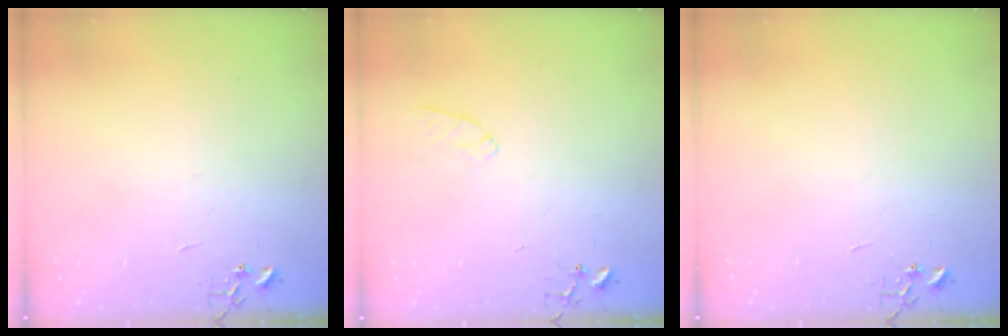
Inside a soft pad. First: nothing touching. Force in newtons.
{"total": 5.7, "press": 5.7, "slide": 0.6}
{"total": 0.0}